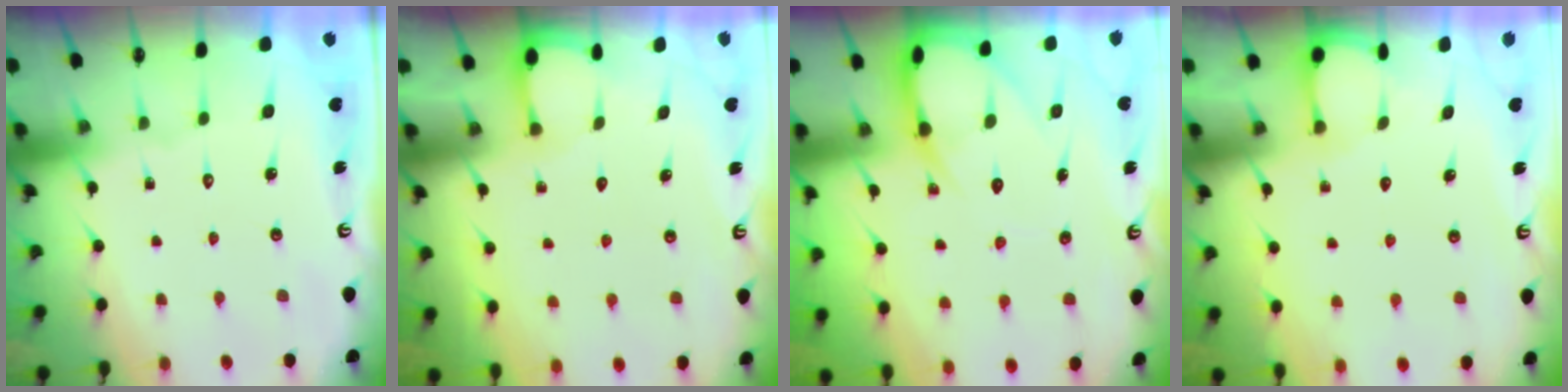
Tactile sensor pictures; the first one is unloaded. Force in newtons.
{"total": 1.7, "press": 1.7, "slide": 0.2}
{"total": 9.1, "press": 9.1, "slide": 0.9}
{"total": 2.1, "press": 2.1, "slide": 0.2}